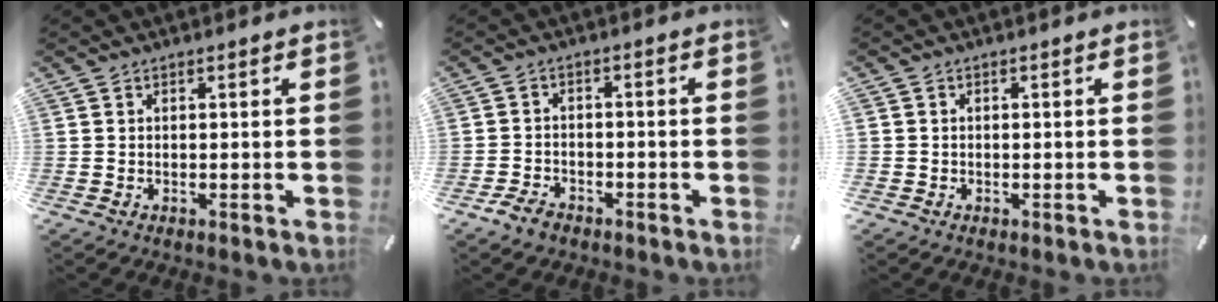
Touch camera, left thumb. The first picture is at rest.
{"total": 3.7, "force": [-2.8, 2.1, 1.1], "torque": [-0.030, 0.013, -0.056]}
{"total": 2.4, "force": [0.0, 2.4, -0.4], "torque": [0.016, 0.002, -0.002]}